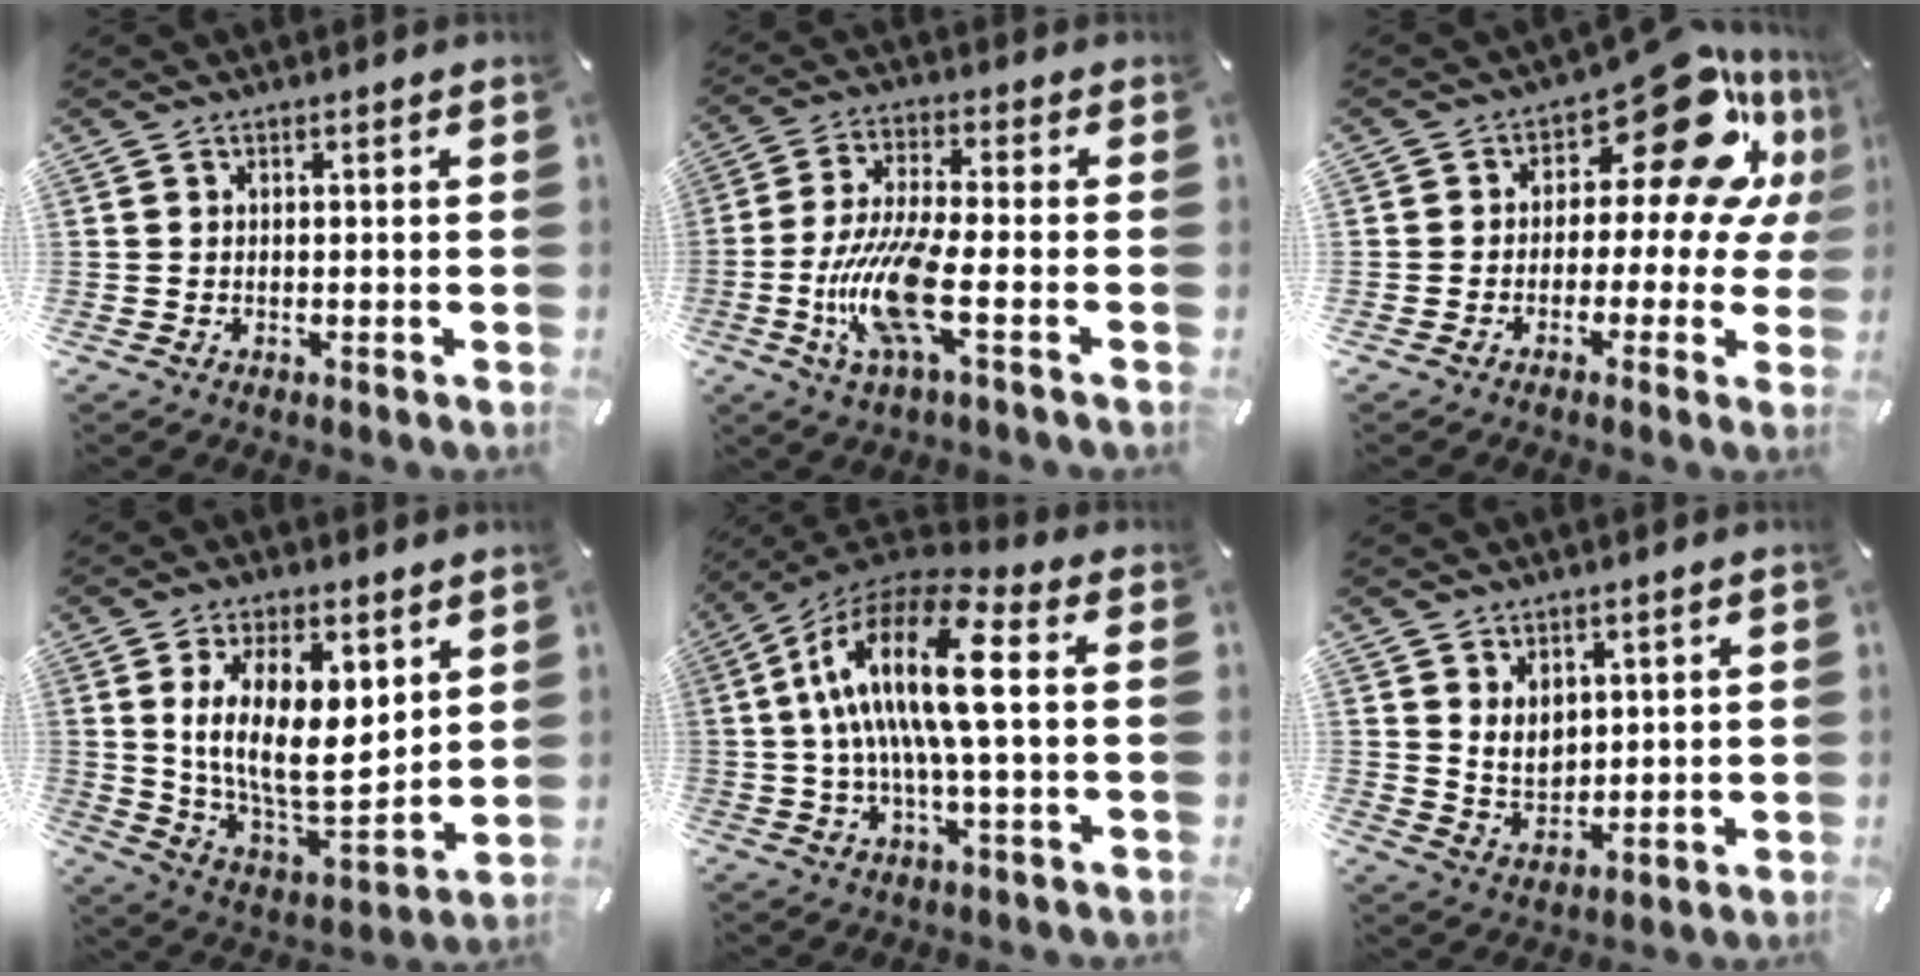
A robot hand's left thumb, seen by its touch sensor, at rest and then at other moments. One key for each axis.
{"total": 14.5, "fx": -3.9, "fy": 4.0, "fz": 13.4, "tx": -0.281, "ty": -0.015, "tz": -0.070}
{"total": 18.9, "fx": 9.0, "fy": 9.5, "fz": 13.6, "tx": -0.181, "ty": -0.059, "tz": 0.146}
{"total": 16.6, "fx": 5.0, "fy": 8.3, "fz": 13.5, "tx": -0.254, "ty": -0.032, "tz": 0.085}
{"total": 18.2, "fx": 1.7, "fy": 5.3, "fz": 17.4, "tx": -0.364, "ty": -0.004, "tz": 0.016}
{"total": 5.8, "fx": 3.2, "fy": 4.5, "fz": 2.0, "tx": -0.031, "ty": -0.016, "tz": 0.056}